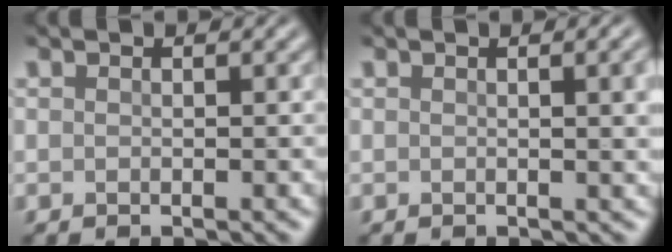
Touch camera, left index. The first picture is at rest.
{"total": 3.6, "force": [0.5, 1.3, 3.4], "torque": [-0.027, 0.009, 0.005]}